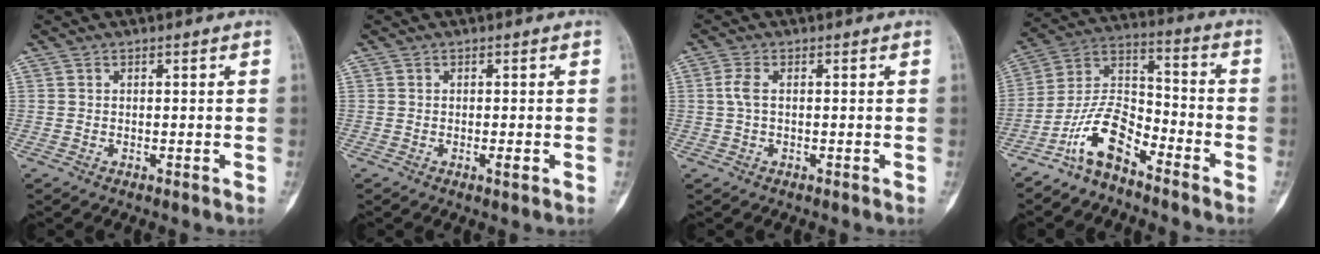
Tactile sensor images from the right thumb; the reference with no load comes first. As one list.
[{"total": 1.2, "force": [-0.4, 0.3, 1.1], "torque": [-0.018, -0.002, -0.007]}, {"total": 2.4, "force": [0.2, 1.0, 2.1], "torque": [-0.059, 0.004, 0.003]}, {"total": 10.8, "force": [-7.4, 4.5, 6.5], "torque": [-0.121, 0.078, -0.153]}]